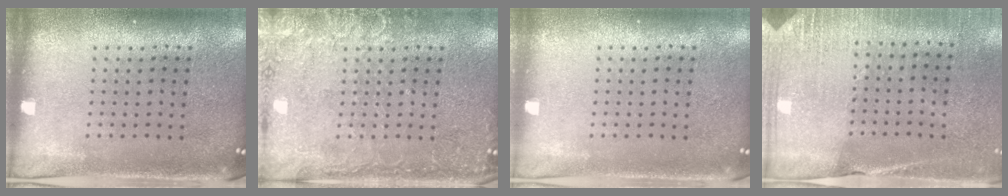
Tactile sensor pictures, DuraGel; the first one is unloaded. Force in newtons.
{"total": 3.5, "press": 3.5, "slide": 0.5}
{"total": 0.0}
{"total": 2.7, "press": 2.6, "slide": 0.7}